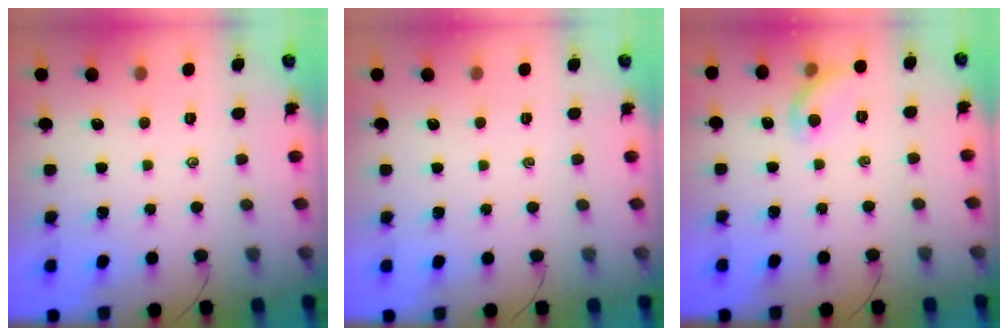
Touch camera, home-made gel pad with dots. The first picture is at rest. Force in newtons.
{"total": 0.0}
{"total": 6.9, "press": 6.8, "slide": 1.3}